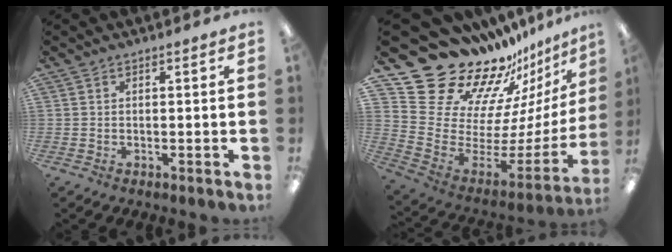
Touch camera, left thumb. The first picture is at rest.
{"total": 21.4, "force": [17.5, 10.4, 6.5], "torque": [-0.076, -0.181, 0.352]}